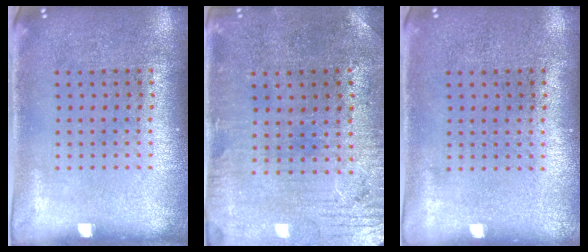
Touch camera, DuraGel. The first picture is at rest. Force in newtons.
{"total": 0.7, "press": 0.5, "slide": 0.5}
{"total": 0.0}